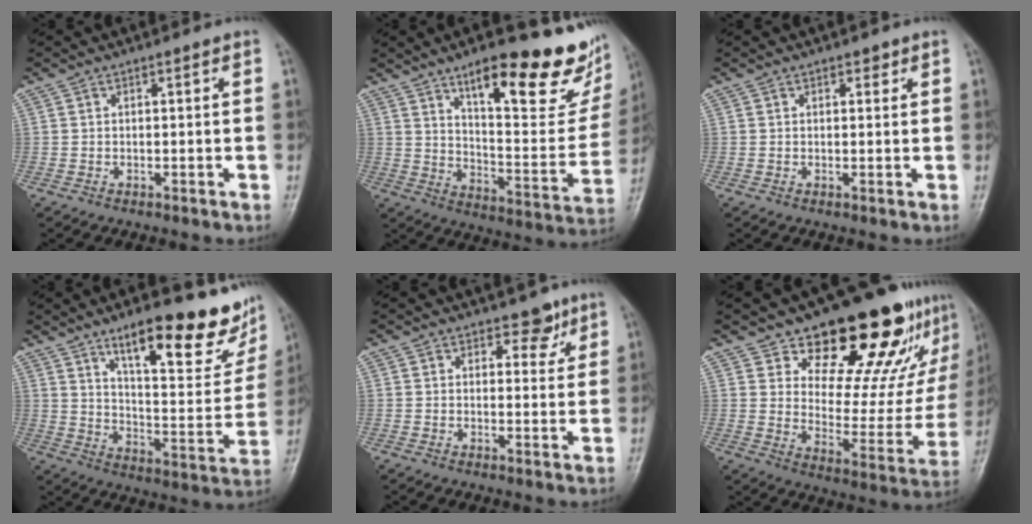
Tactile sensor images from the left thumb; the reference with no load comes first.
{"total": 26.0, "force": [16.1, 7.8, 18.9], "torque": [-0.215, -0.076, 0.241]}
{"total": 1.2, "force": [0.8, 0.7, 0.5], "torque": [0.004, -0.004, 0.007]}
{"total": 21.9, "force": [14.5, 6.6, 15.0], "torque": [-0.160, -0.078, 0.219]}
{"total": 3.6, "force": [2.5, 2.3, 1.3], "torque": [0.011, -0.014, 0.032]}
{"total": 23.0, "force": [15.8, 10.1, 13.3], "torque": [-0.125, -0.094, 0.225]}